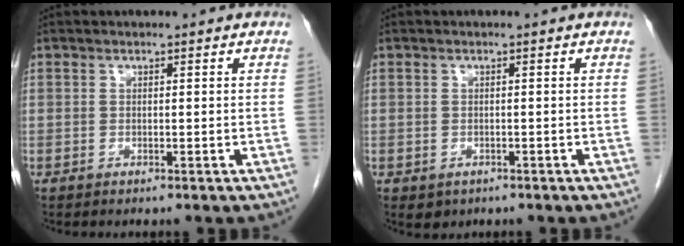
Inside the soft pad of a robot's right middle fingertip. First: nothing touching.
{"total": 1.8, "force": [-0.9, 1.5, 0.6], "torque": [-0.009, 0.000, -0.003]}